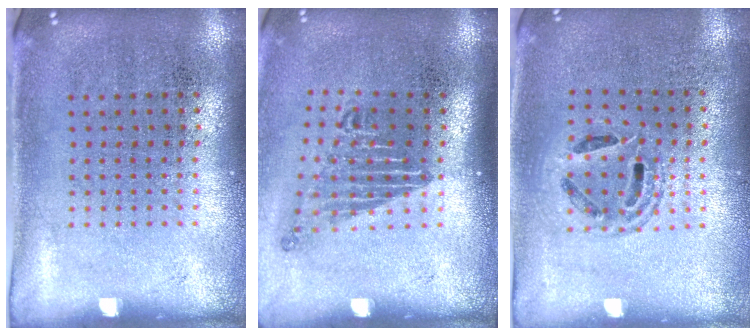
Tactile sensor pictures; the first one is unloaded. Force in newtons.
{"total": 1.7, "press": 1.2, "slide": 1.3}
{"total": 1.3, "press": 1.1, "slide": 0.6}